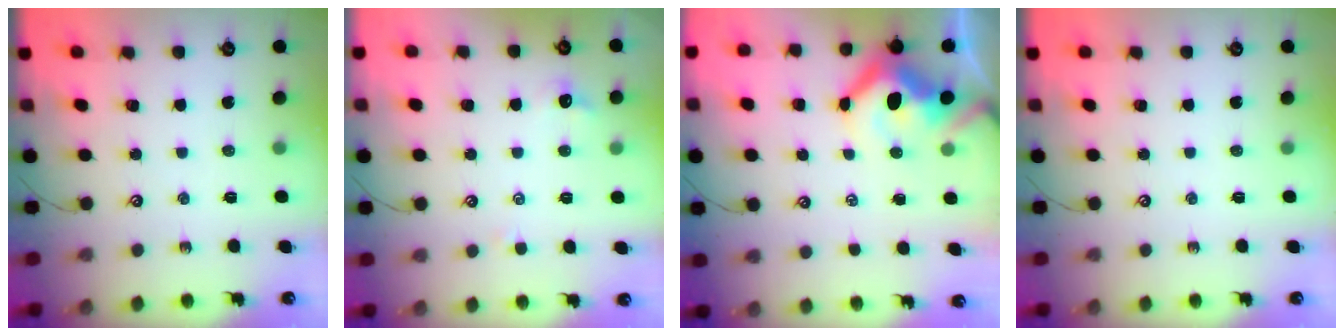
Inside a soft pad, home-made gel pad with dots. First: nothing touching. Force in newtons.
{"total": 0.7, "press": 0.1, "slide": 0.7}
{"total": 11.5, "press": 11.3, "slide": 2.1}
{"total": 0.0}